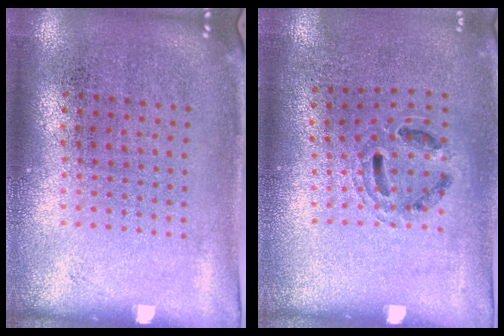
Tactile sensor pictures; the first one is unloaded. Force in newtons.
{"total": 0.8, "press": 0.8, "slide": 0.3}